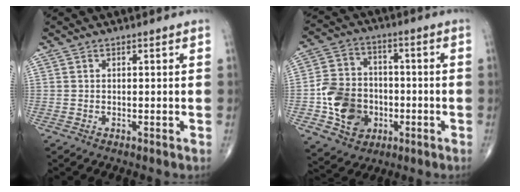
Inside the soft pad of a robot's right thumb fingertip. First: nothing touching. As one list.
[{"total": 13.5, "force": [-3.3, 11.0, 7.2], "torque": [-0.092, 0.019, -0.057]}]